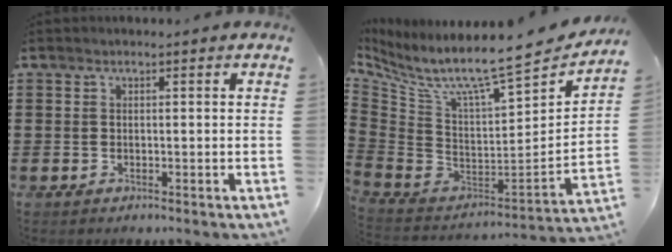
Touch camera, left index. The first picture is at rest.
{"total": 8.5, "force": [5.9, 0.9, 6.1], "torque": [-0.119, -0.063, 0.085]}